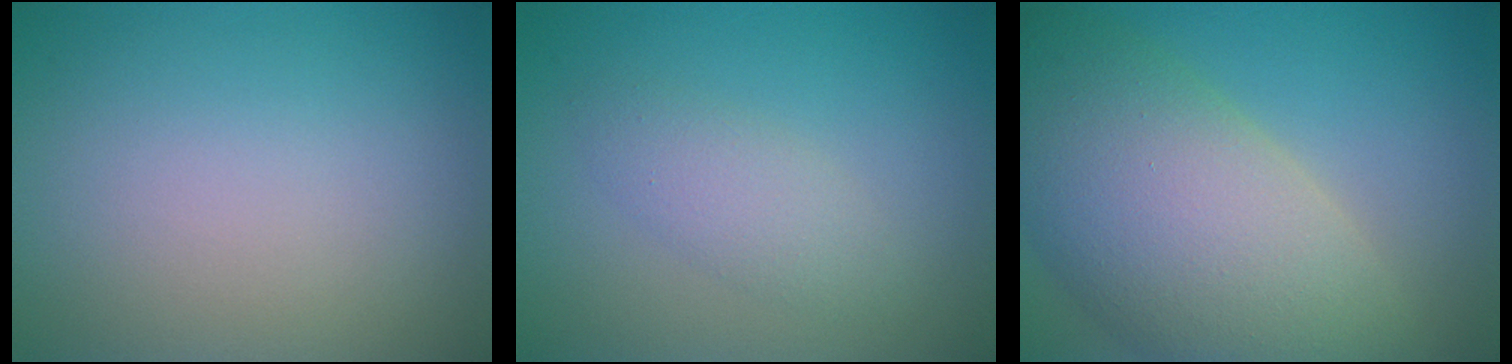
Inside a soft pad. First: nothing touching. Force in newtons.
{"total": 2.2, "press": 2.2, "slide": 0.0}
{"total": 12.6, "press": 12.5, "slide": 1.0}